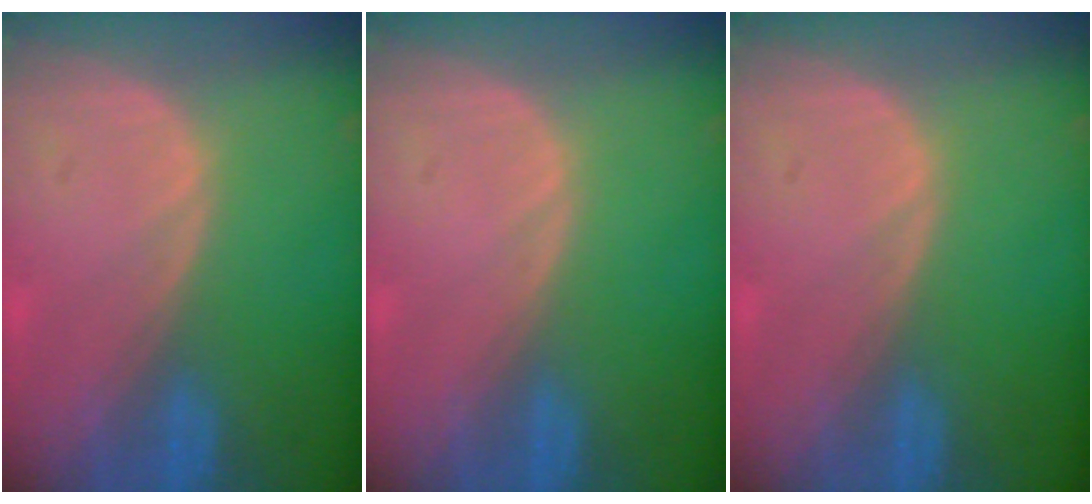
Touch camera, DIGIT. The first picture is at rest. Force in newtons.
{"total": 0.0}
{"total": 0.0}